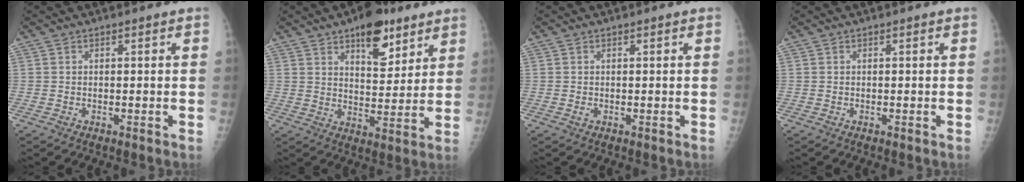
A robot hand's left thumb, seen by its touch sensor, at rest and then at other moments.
{"total": 11.9, "force": [7.3, 5.6, 7.5], "torque": [-0.077, -0.040, 0.110]}
{"total": 0.7, "force": [0.0, 0.5, 0.5], "torque": [-0.005, 0.000, 0.001]}
{"total": 0.0}